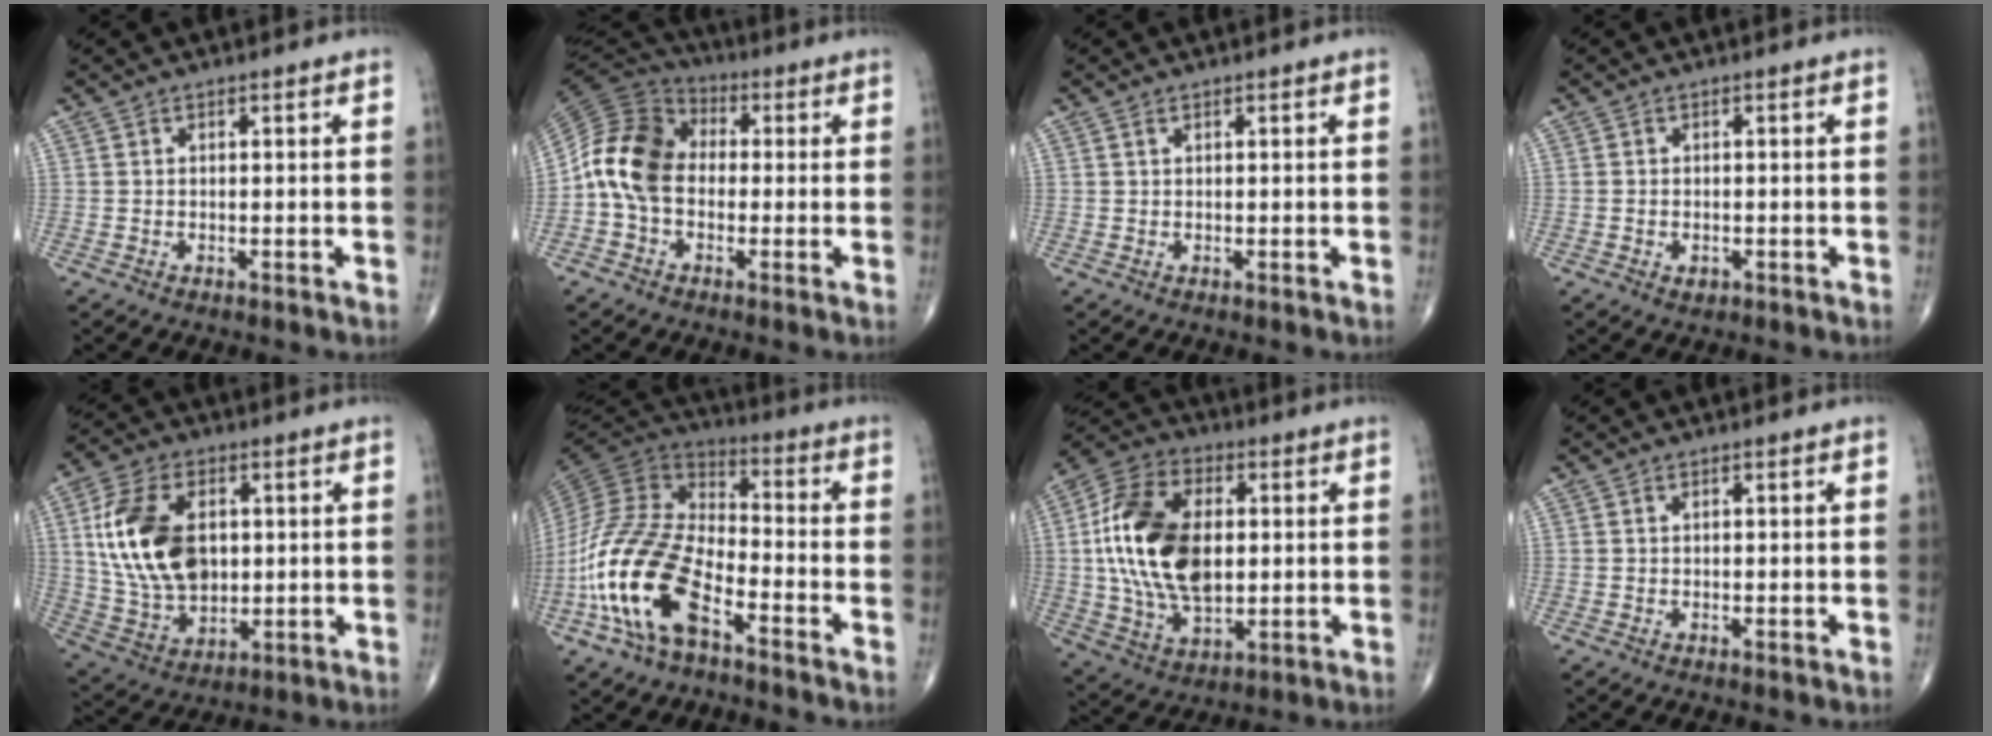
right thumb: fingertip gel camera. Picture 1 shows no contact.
{"total": 12.5, "force": [-0.8, 9.2, 8.5], "torque": [-0.155, 0.032, -0.031]}
{"total": 0.7, "force": [0.4, 0.3, 0.4], "torque": [-0.009, 0.003, 0.009]}
{"total": 1.5, "force": [-0.6, 1.1, 0.9], "torque": [-0.008, 0.003, -0.007]}
{"total": 17.7, "force": [3.0, 11.4, 13.3], "torque": [-0.239, -0.006, 0.064]}
{"total": 19.2, "force": [-8.2, 9.4, 14.6], "torque": [-0.298, 0.049, -0.166]}
{"total": 21.1, "force": [1.8, 12.7, 16.7], "torque": [-0.312, 0.000, 0.034]}
{"total": 0.0}